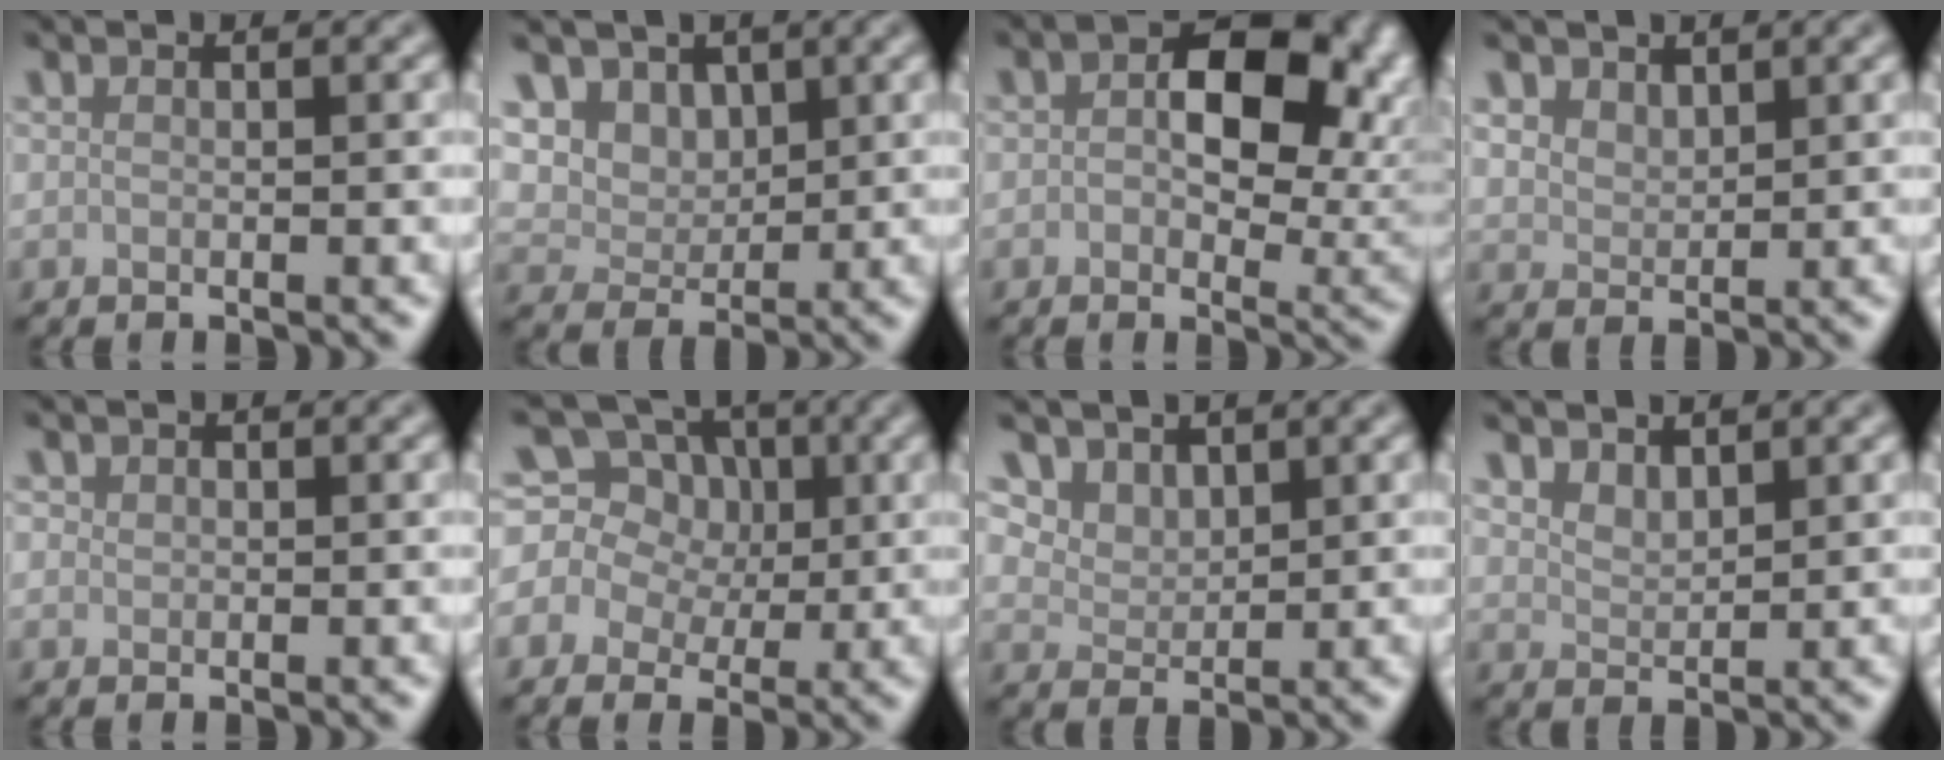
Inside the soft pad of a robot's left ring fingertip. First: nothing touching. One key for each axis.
{"total": 6.3, "fx": 3.0, "fy": 4.7, "fz": 3.1, "tx": -0.068, "ty": 0.002, "tz": 0.043}
{"total": 11.0, "fx": 2.3, "fy": 6.4, "fz": 8.6, "tx": -0.097, "ty": 0.004, "tz": 0.027}
{"total": 1.9, "fx": 1.4, "fy": 1.2, "fz": 0.7, "tx": -0.016, "ty": -0.003, "tz": 0.027}
{"total": 0.9, "fx": 0.3, "fy": 0.9, "fz": 0.2, "tx": 0.002, "ty": -0.001, "tz": 0.000}
{"total": 11.0, "fx": 3.8, "fy": 8.8, "fz": 5.3, "tx": -0.108, "ty": 0.037, "tz": 0.023}
{"total": 4.1, "fx": 2.9, "fy": 2.6, "fz": 1.4, "tx": -0.047, "ty": -0.017, "tz": 0.068}
{"total": 2.0, "fx": 1.7, "fy": 0.8, "fz": 0.8, "tx": -0.015, "ty": -0.001, "tz": 0.036}